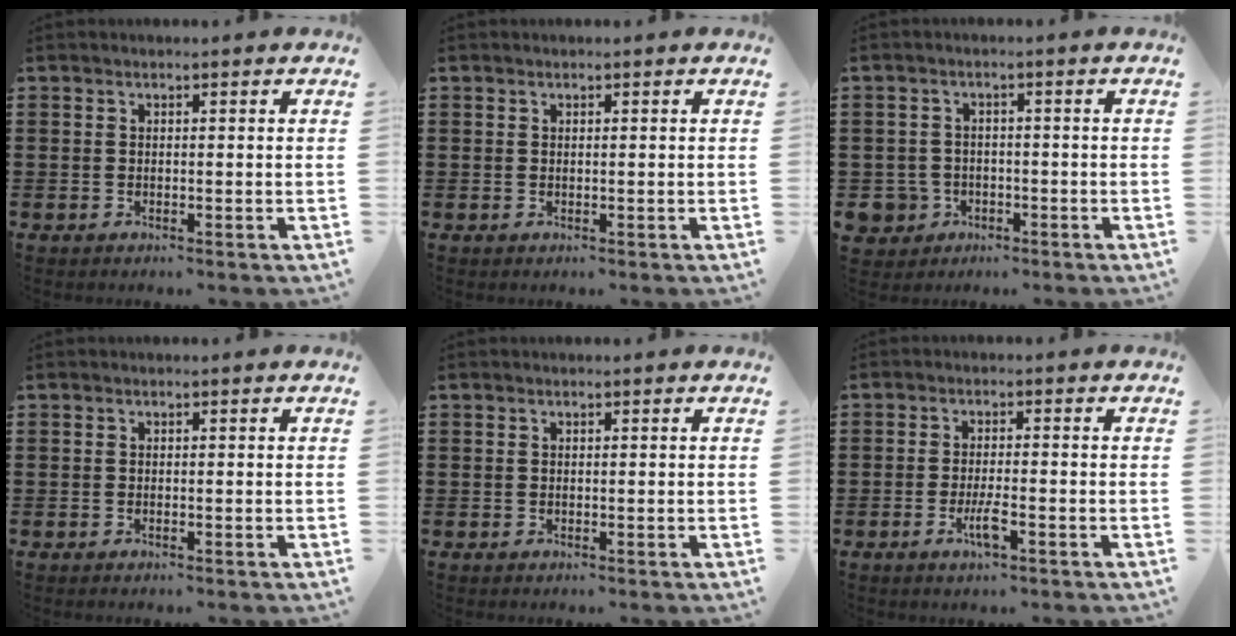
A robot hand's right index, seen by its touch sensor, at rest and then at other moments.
{"total": 0.0}
{"total": 3.8, "force": [-2.1, 3.2, 0.6], "torque": [-0.041, -0.001, -0.047]}
{"total": 0.0}
{"total": 0.0}
{"total": 3.7, "force": [-1.7, 0.5, 3.2], "torque": [-0.074, -0.009, -0.035]}